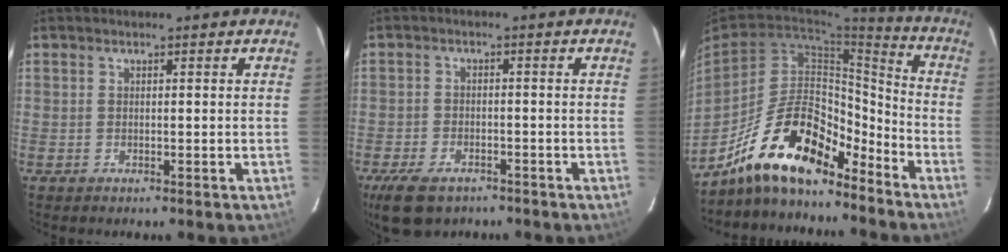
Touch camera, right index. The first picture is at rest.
{"total": 9.0, "force": [-6.2, 4.7, 4.6], "torque": [-0.116, -0.013, -0.105]}
{"total": 18.0, "force": [-13.9, 5.9, 9.9], "torque": [-0.189, 0.014, -0.243]}